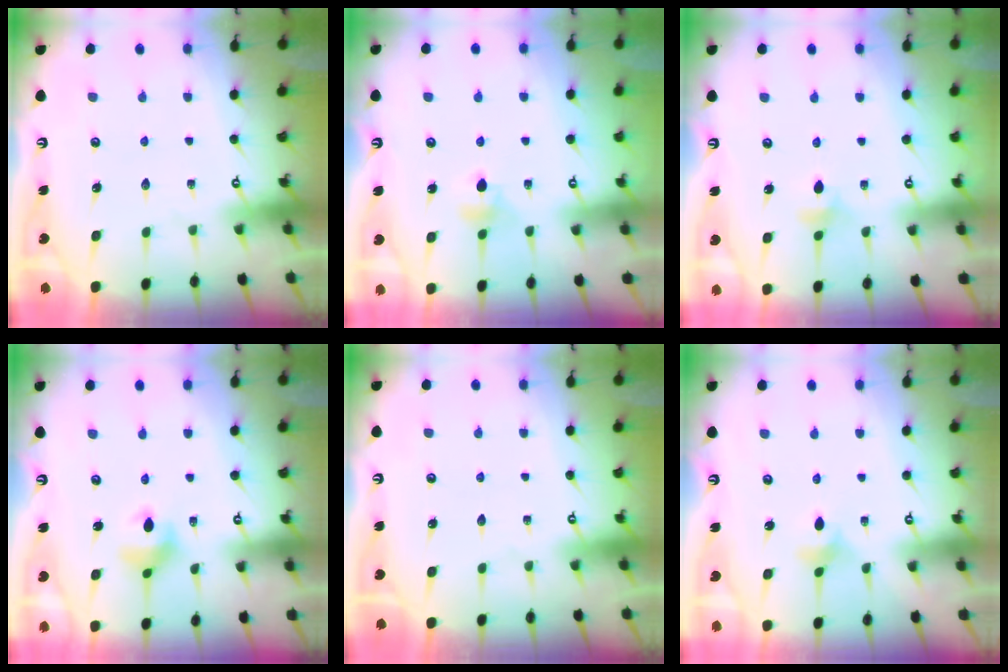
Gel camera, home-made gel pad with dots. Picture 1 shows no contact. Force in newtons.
{"total": 4.9, "press": 4.8, "slide": 1.0}
{"total": 4.2, "press": 4.1, "slide": 0.9}
{"total": 7.5, "press": 7.0, "slide": 2.6}
{"total": 0.0}
{"total": 4.4, "press": 4.4, "slide": 0.4}